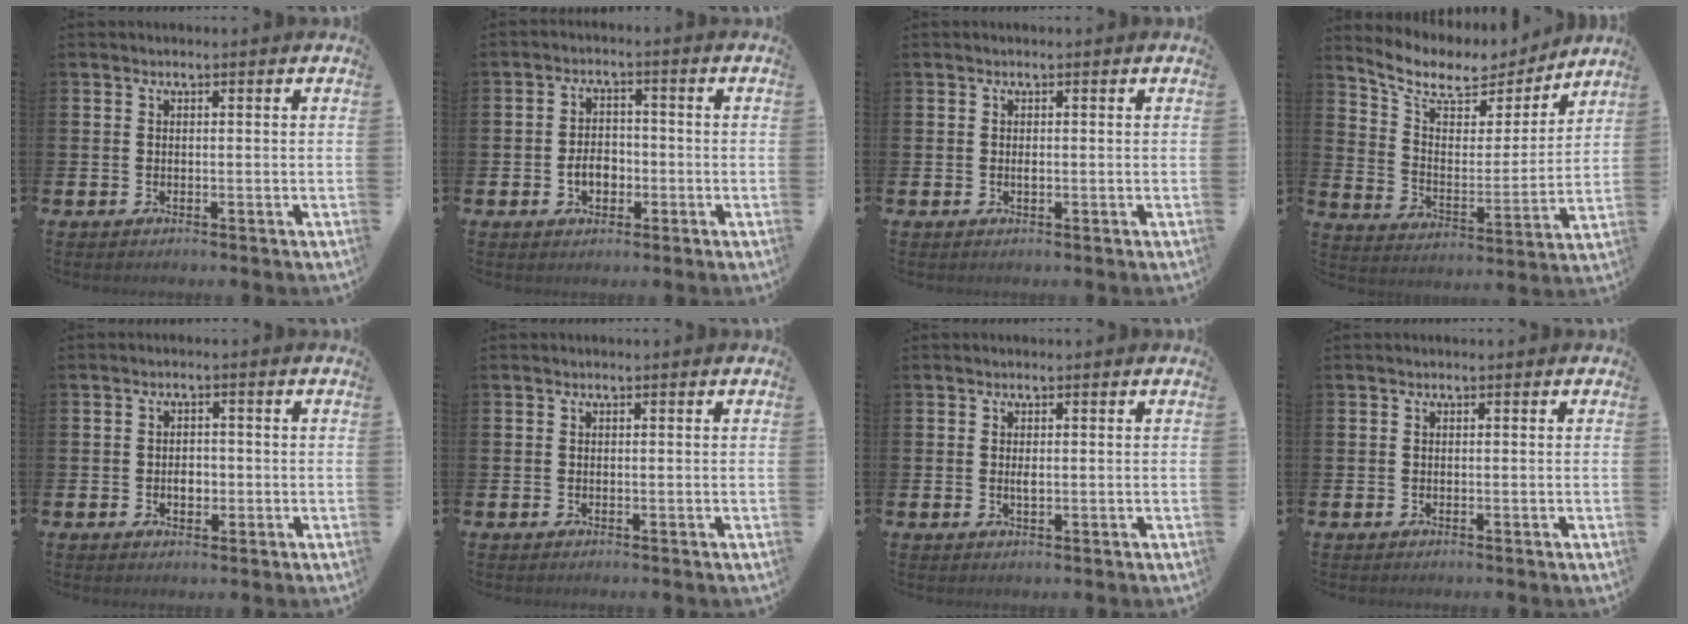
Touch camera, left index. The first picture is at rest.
{"total": 3.7, "force": [-1.2, 2.6, 2.4], "torque": [-0.027, -0.004, -0.028]}
{"total": 0.5, "force": [0.0, 0.2, 0.5], "torque": [-0.015, 0.000, 0.000]}
{"total": 8.7, "force": [7.5, 3.5, 2.9], "torque": [-0.094, -0.051, 0.128]}
{"total": 2.2, "force": [-0.5, 1.7, 1.4], "torque": [-0.007, -0.004, -0.015]}
{"total": 0.0}
{"total": 1.1, "force": [0.1, 0.4, 1.0], "torque": [-0.017, -0.001, 0.001]}
{"total": 0.0}